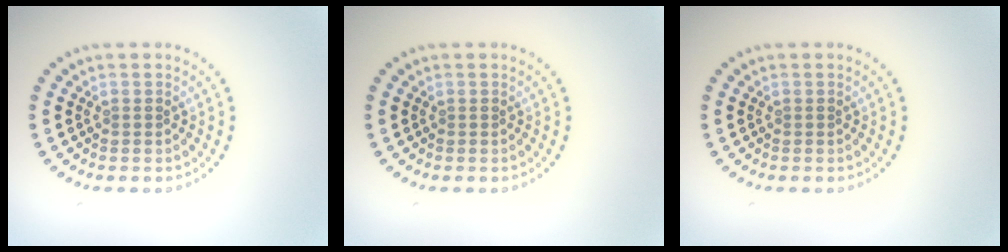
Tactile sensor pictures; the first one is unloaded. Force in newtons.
{"total": 0.0}
{"total": 0.0}